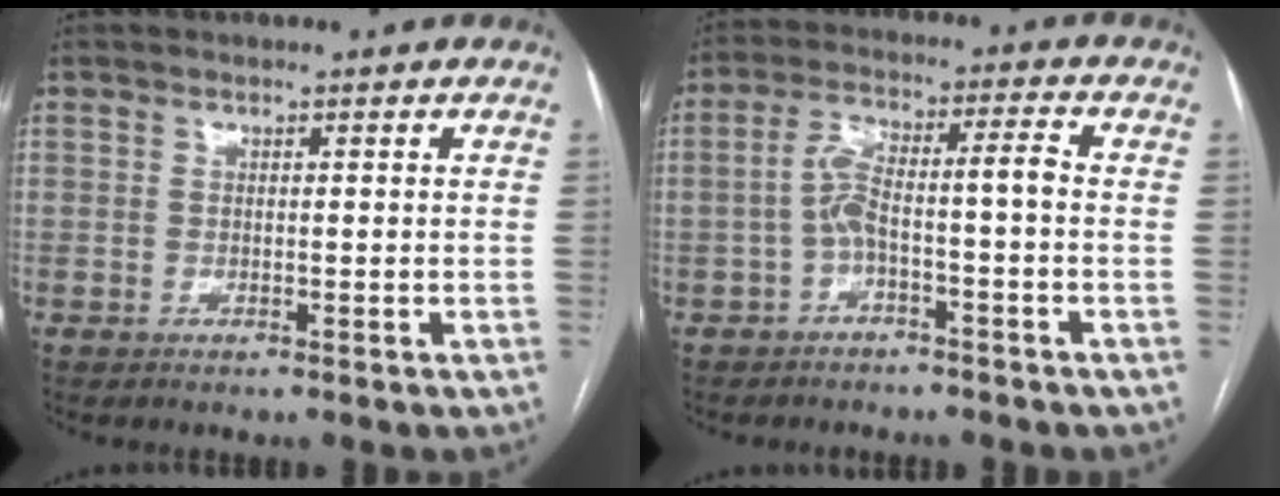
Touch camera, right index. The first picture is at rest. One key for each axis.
{"total": 6.3, "fx": -1.8, "fy": 0.7, "fz": 6.0, "tx": -0.118, "ty": 0.038, "tz": -0.030}